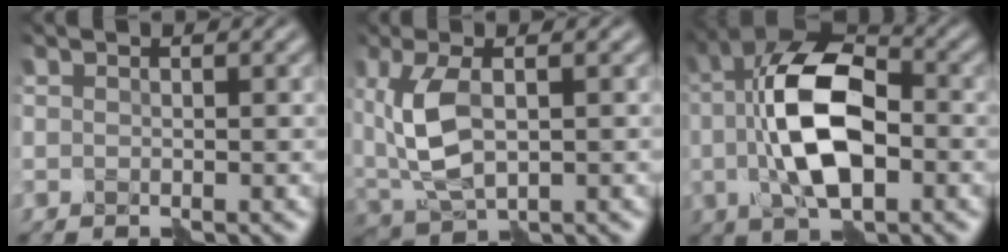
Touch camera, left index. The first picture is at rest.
{"total": 5.9, "force": [0.9, 3.0, 5.1], "torque": [-0.121, 0.002, 0.018]}
{"total": 10.1, "force": [-0.2, 4.8, 8.9], "torque": [-0.167, 0.016, -0.011]}